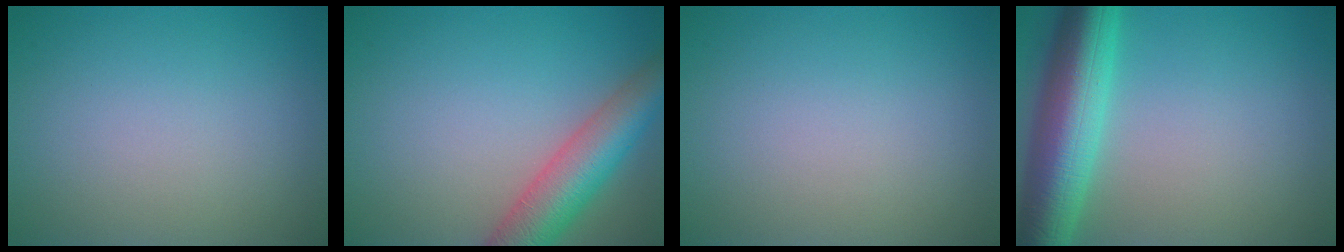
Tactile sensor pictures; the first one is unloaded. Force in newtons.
{"total": 6.5, "press": 6.5, "slide": 0.3}
{"total": 0.0}
{"total": 8.7, "press": 8.7, "slide": 0.3}